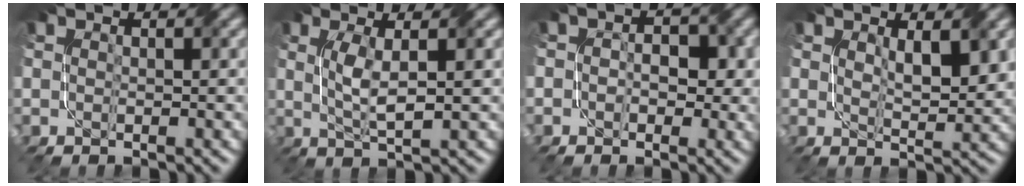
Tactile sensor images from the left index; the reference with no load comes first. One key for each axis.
{"total": 3.2, "fx": 0.7, "fy": 0.7, "fz": 3.0, "tx": -0.062, "ty": -0.002, "tz": 0.017}
{"total": 3.4, "fx": 0.2, "fy": 2.5, "fz": 2.3, "tx": -0.013, "ty": 0.004, "tz": -0.007}
{"total": 3.3, "fx": 1.3, "fy": 1.1, "fz": 2.8, "tx": -0.050, "ty": -0.006, "tz": 0.027}